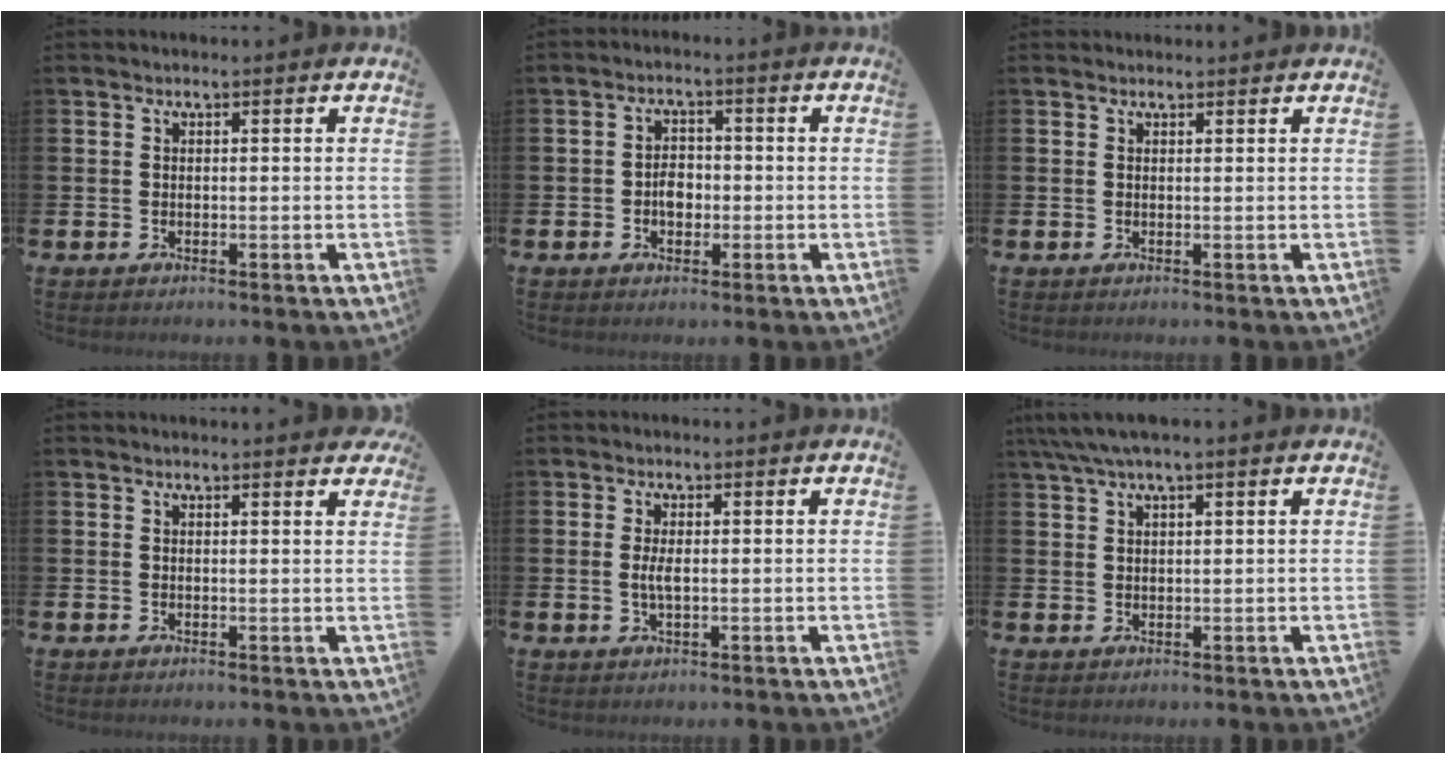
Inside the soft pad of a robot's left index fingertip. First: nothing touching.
{"total": 2.9, "force": [-0.6, 2.1, 2.0], "torque": [-0.019, -0.001, -0.018]}
{"total": 0.6, "force": [0.5, 0.2, -0.1], "torque": [0.015, -0.005, 0.007]}
{"total": 0.8, "force": [0.8, 0.0, 0.0], "torque": [0.012, -0.006, 0.012]}
{"total": 2.2, "force": [0.0, 0.8, 2.1], "torque": [-0.037, 0.000, -0.003]}
{"total": 3.4, "force": [2.5, 0.5, 2.2], "torque": [-0.047, 0.001, 0.047]}